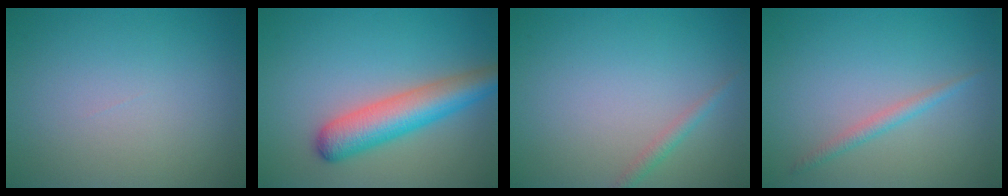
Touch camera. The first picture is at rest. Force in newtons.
{"total": 5.7, "press": 5.7, "slide": 0.2}
{"total": 1.2, "press": 1.2, "slide": 0.1}
{"total": 1.4, "press": 1.4, "slide": 0.0}